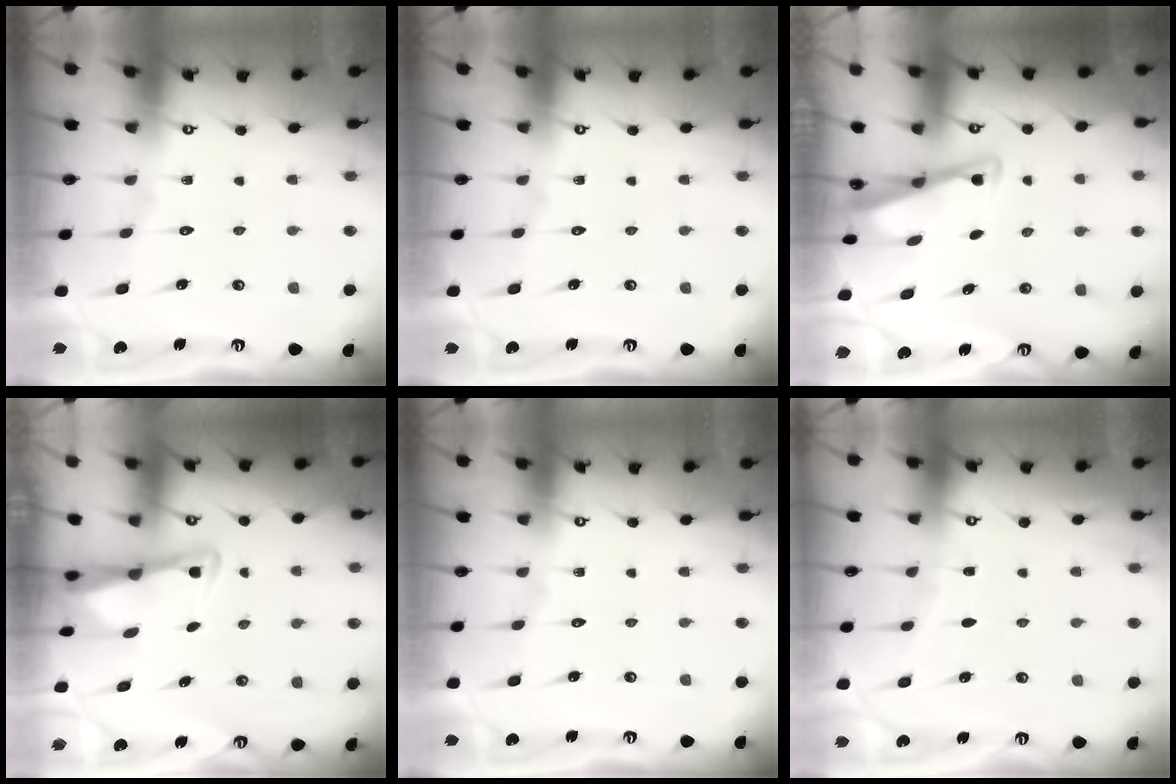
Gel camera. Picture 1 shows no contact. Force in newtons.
{"total": 0.0}
{"total": 3.5, "press": 3.5, "slide": 0.4}
{"total": 3.0, "press": 3.0, "slide": 0.3}
{"total": 0.0}
{"total": 2.1, "press": 2.1, "slide": 0.3}